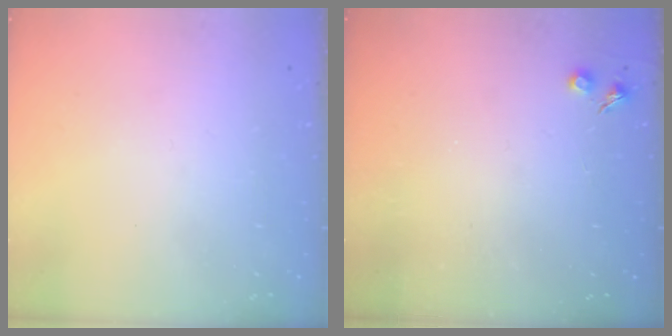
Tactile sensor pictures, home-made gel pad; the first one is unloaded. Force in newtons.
{"total": 2.3, "press": 2.3, "slide": 0.4}